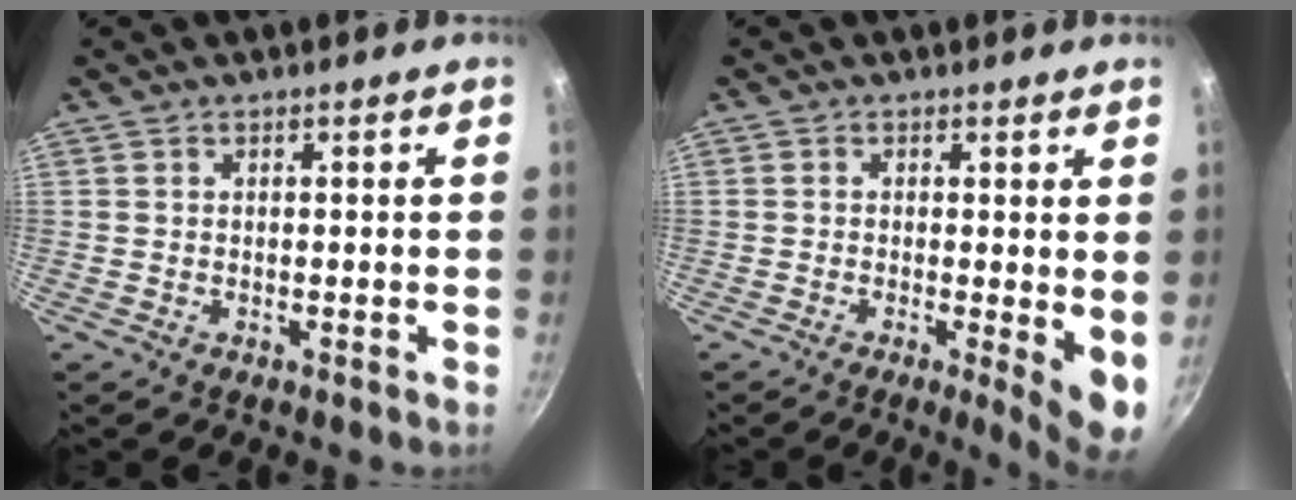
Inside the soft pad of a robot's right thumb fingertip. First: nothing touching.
{"total": 5.9, "force": [-0.3, 1.4, 5.7], "torque": [-0.075, -0.012, -0.004]}